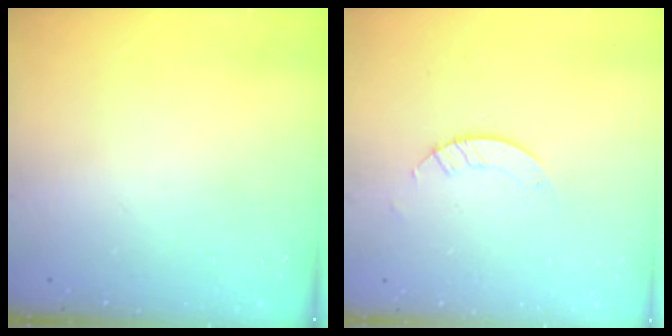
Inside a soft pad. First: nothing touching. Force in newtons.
{"total": 2.8, "press": 2.8, "slide": 0.2}